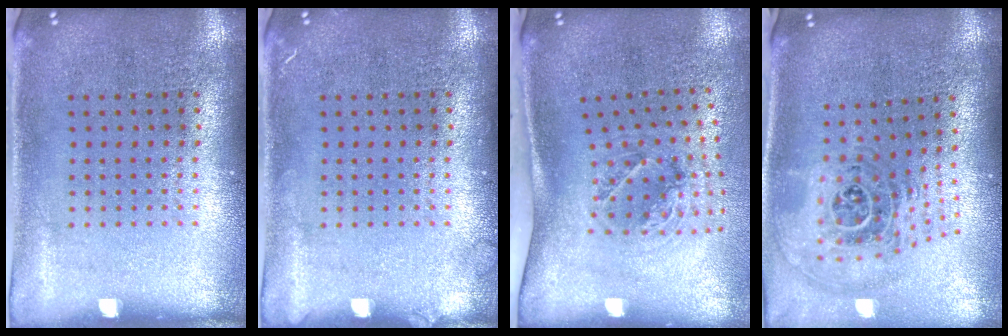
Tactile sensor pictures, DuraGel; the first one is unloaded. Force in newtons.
{"total": 0.8, "press": 0.7, "slide": 0.2}
{"total": 1.4, "press": 1.2, "slide": 0.8}
{"total": 1.8, "press": 1.5, "slide": 1.1}